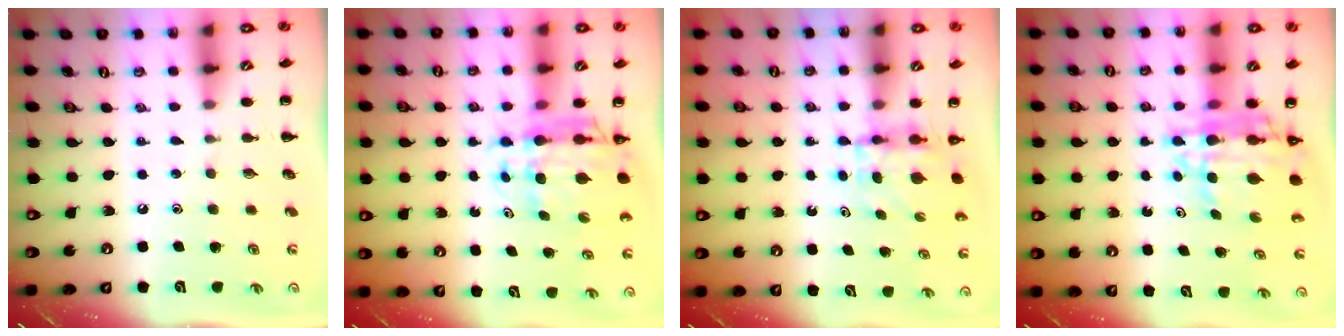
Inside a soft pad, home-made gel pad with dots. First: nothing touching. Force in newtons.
{"total": 8.6, "press": 8.2, "slide": 2.7}
{"total": 4.0, "press": 4.0, "slide": 0.3}
{"total": 9.7, "press": 9.0, "slide": 3.4}